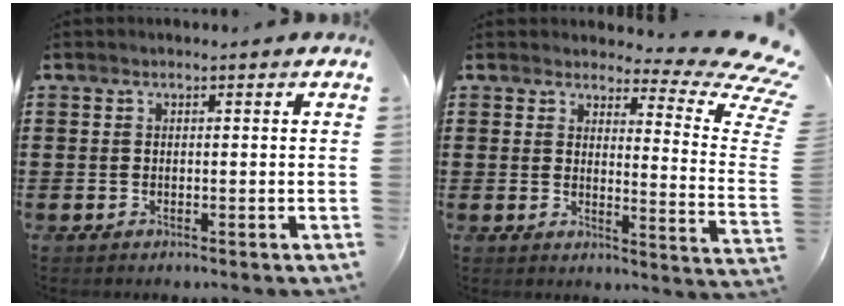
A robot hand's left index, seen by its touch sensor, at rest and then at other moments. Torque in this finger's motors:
{"motor_torque": [0.17, -0.76, -0.23, -0.13]}